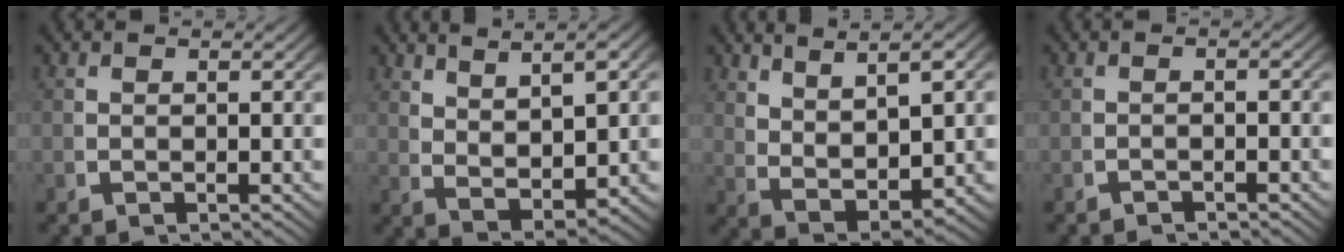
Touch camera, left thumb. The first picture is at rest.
{"total": 6.3, "force": [2.4, 3.1, 4.8], "torque": [-0.084, -0.008, 0.056]}
{"total": 7.6, "force": [2.1, 4.4, 5.8], "torque": [-0.114, -0.017, 0.052]}
{"total": 1.2, "force": [-1.2, 0.0, 0.2], "torque": [-0.002, -0.001, -0.022]}